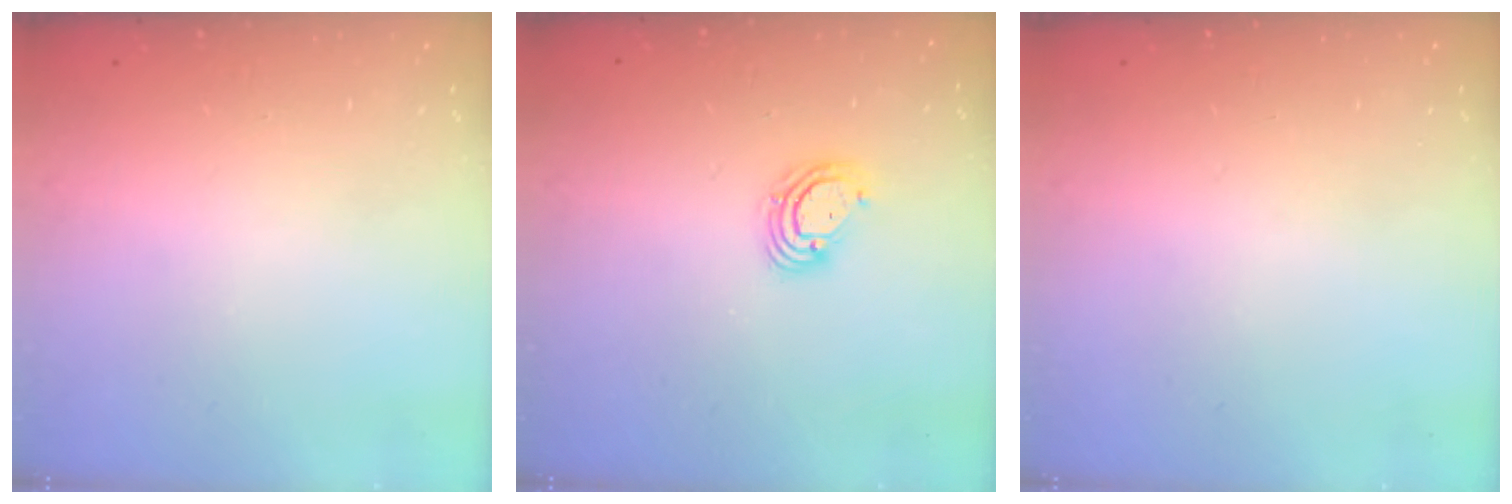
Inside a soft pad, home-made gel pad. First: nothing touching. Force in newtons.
{"total": 5.4, "press": 5.4, "slide": 0.7}
{"total": 0.0}